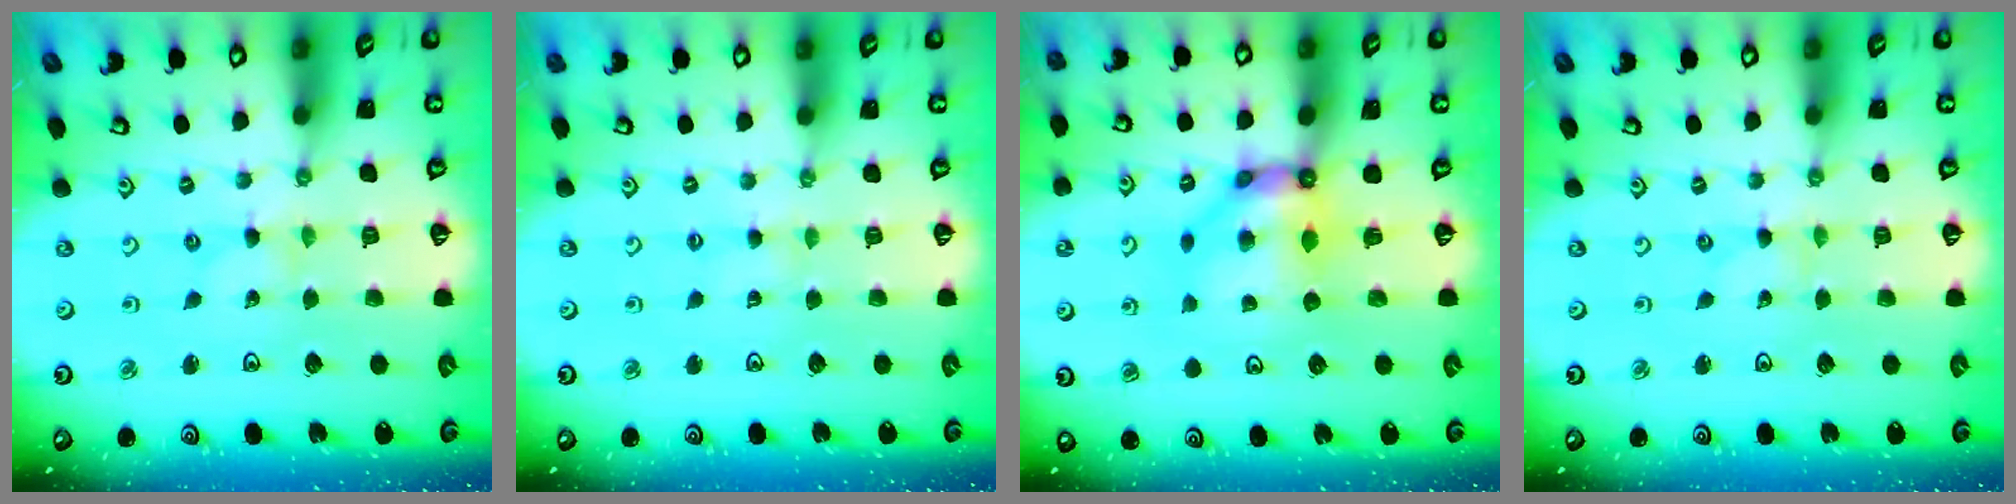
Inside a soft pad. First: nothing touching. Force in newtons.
{"total": 1.5, "press": 1.5, "slide": 0.3}
{"total": 8.1, "press": 8.1, "slide": 0.6}
{"total": 0.0}